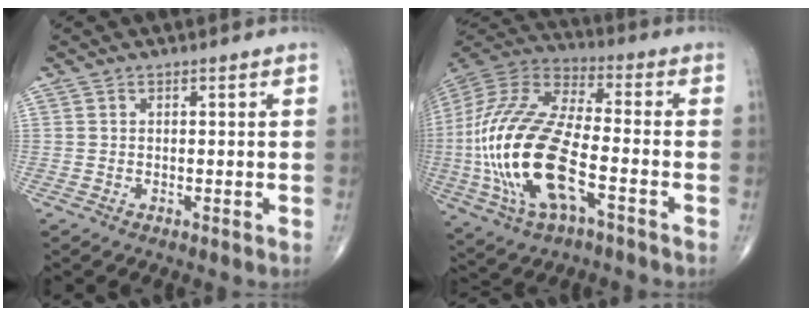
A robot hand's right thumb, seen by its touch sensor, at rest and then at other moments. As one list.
[{"total": 25.4, "force": [-6.1, 10.5, 22.2], "torque": [-0.519, 0.010, -0.109]}]